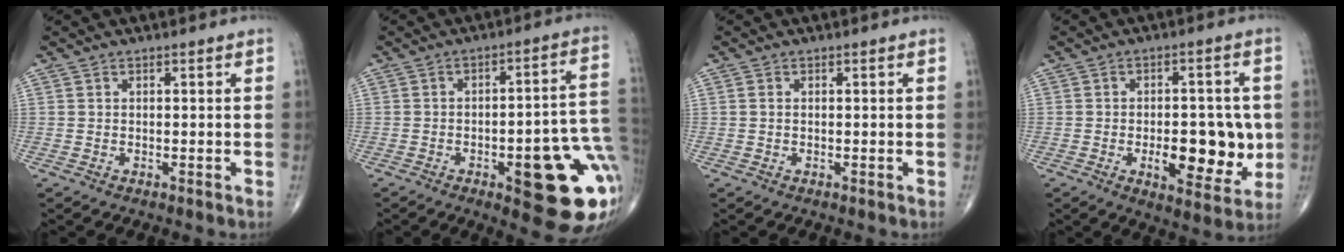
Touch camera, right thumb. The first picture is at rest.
{"total": 19.7, "force": [-5.6, 5.9, 18.0], "torque": [-0.176, 0.027, -0.055]}
{"total": 0.5, "force": [0.1, 0.4, 0.4], "torque": [-0.007, 0.001, 0.001]}
{"total": 13.1, "force": [-2.0, 6.2, 11.3], "torque": [-0.126, 0.000, -0.019]}